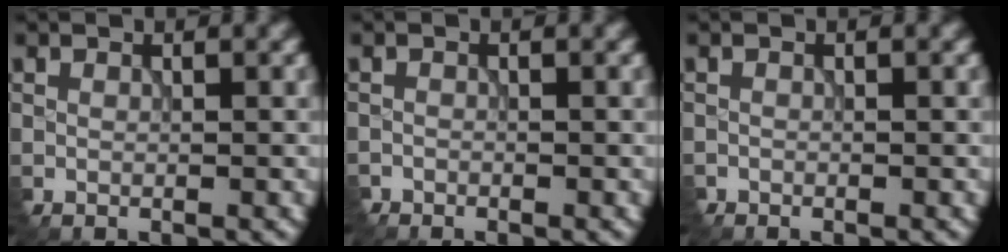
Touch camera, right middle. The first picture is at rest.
{"total": 1.1, "force": [-1.1, 0.4, -0.2], "torque": [0.002, -0.007, -0.022]}
{"total": 0.8, "force": [-0.7, 0.2, -0.2], "torque": [0.001, -0.006, -0.016]}